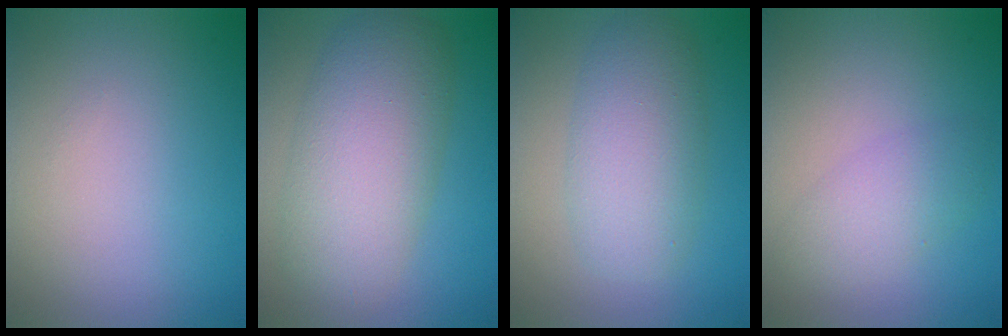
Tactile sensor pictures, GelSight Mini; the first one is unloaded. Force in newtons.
{"total": 7.6, "press": 7.6, "slide": 0.6}
{"total": 5.0, "press": 5.0, "slide": 0.2}
{"total": 3.0, "press": 3.0, "slide": 0.1}